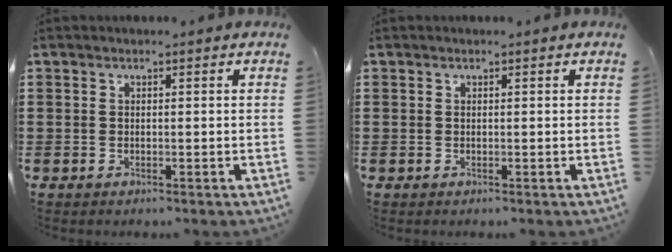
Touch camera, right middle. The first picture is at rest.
{"total": 0.0}